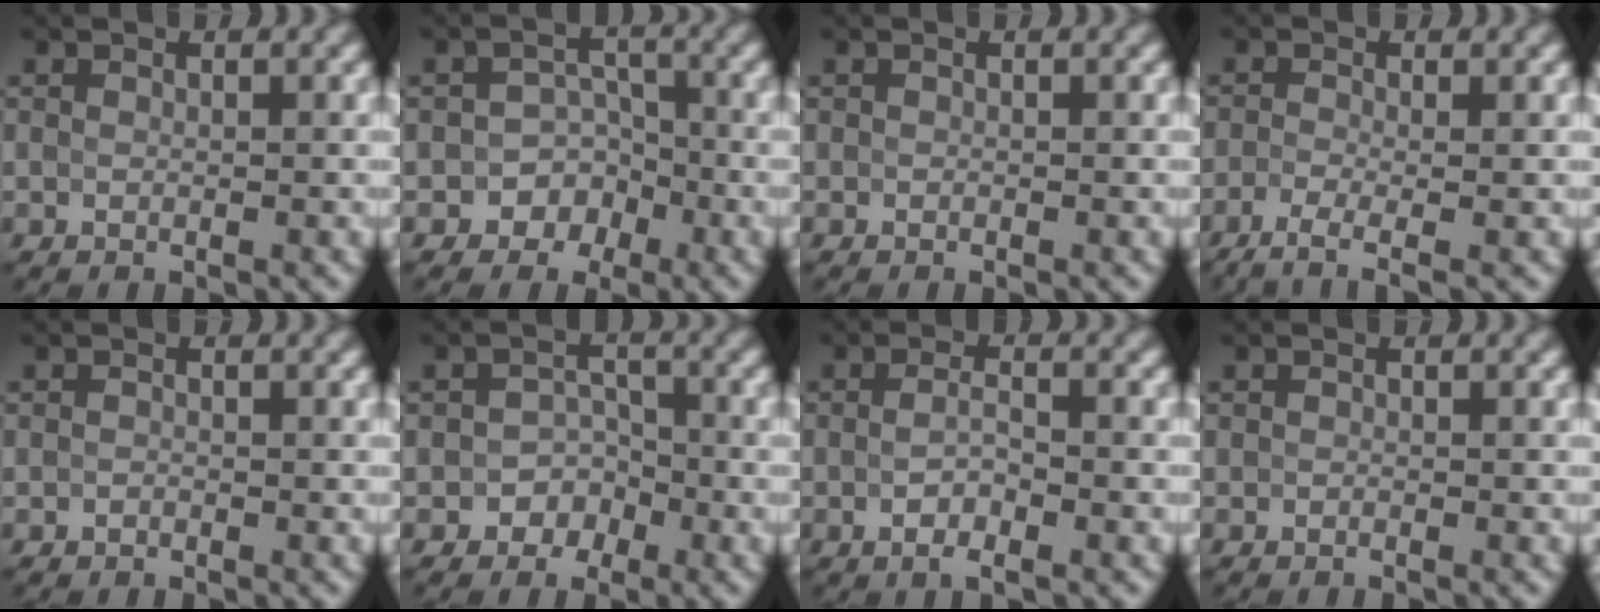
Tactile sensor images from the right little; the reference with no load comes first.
{"total": 3.3, "force": [-2.5, 2.1, -0.2], "torque": [0.034, 0.014, -0.046]}
{"total": 0.6, "force": [-0.5, -0.2, -0.3], "torque": [0.006, -0.006, 0.001]}
{"total": 3.2, "force": [-2.6, 0.3, 1.8], "torque": [-0.031, -0.004, -0.050]}
{"total": 1.2, "force": [-0.9, -0.2, -0.7], "torque": [0.005, -0.001, -0.010]}
{"total": 2.2, "force": [-1.8, 1.3, -0.4], "torque": [0.012, 0.005, -0.027]}
{"total": 1.6, "force": [-1.2, 0.0, 1.0], "torque": [-0.024, -0.004, -0.015]}
{"total": 0.9, "force": [-0.8, -0.3, -0.3], "torque": [0.004, -0.009, -0.005]}